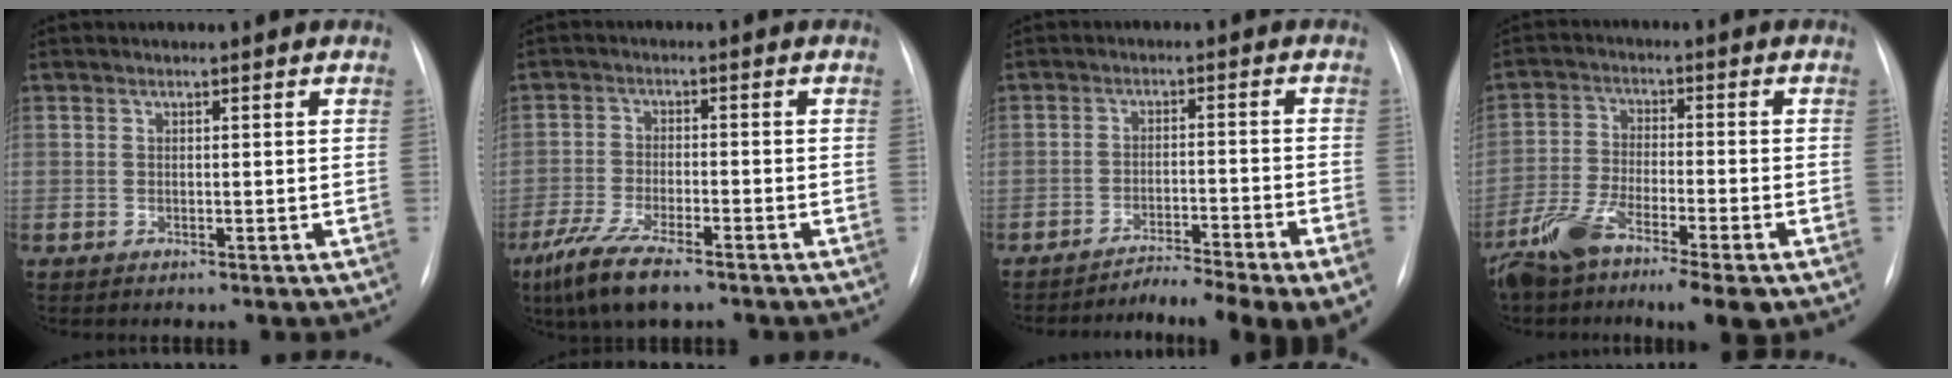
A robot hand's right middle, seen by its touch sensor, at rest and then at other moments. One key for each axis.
{"total": 9.0, "fx": -6.4, "fy": 1.9, "fz": 6.1, "tx": -0.120, "ty": -0.020, "tz": -0.108}
{"total": 11.7, "fx": -9.6, "fy": -0.7, "fz": 6.7, "tx": -0.085, "ty": -0.004, "tz": -0.141}
{"total": 10.6, "fx": -7.0, "fy": 2.1, "fz": 7.7, "tx": -0.147, "ty": -0.016, "tz": -0.125}